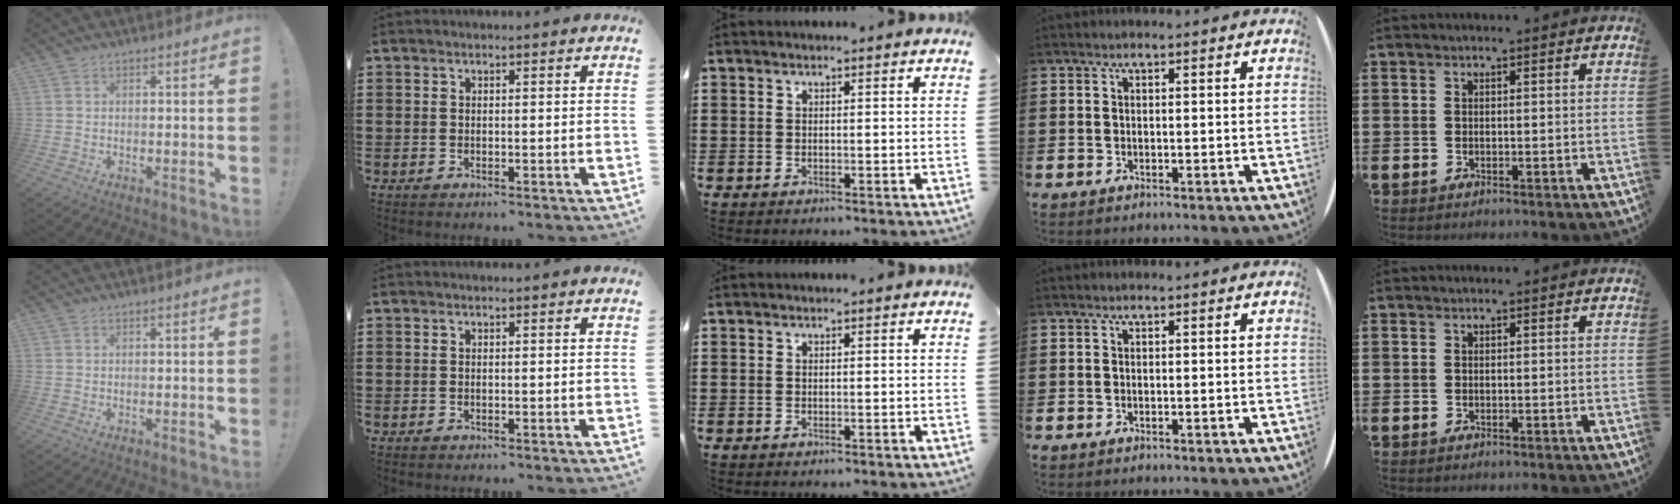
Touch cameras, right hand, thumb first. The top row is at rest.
{}